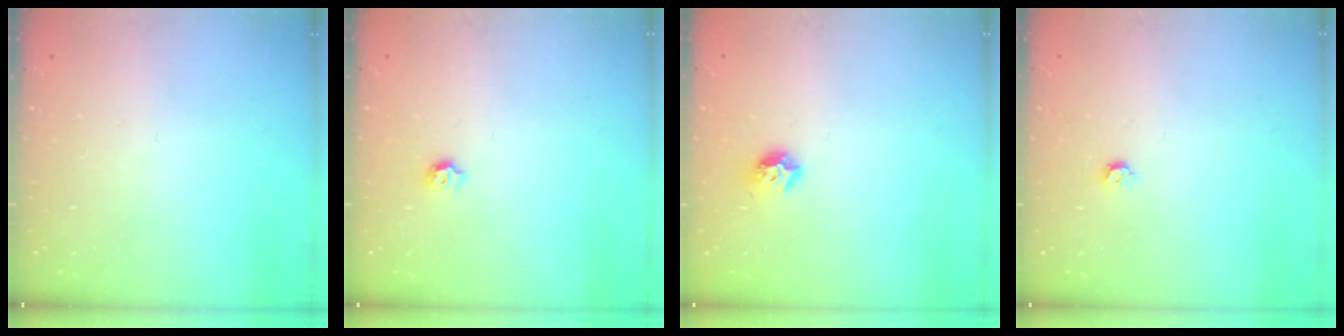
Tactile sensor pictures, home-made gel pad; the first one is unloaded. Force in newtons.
{"total": 4.7, "press": 4.6, "slide": 0.5}
{"total": 7.9, "press": 7.9, "slide": 0.7}
{"total": 3.7, "press": 3.6, "slide": 0.7}